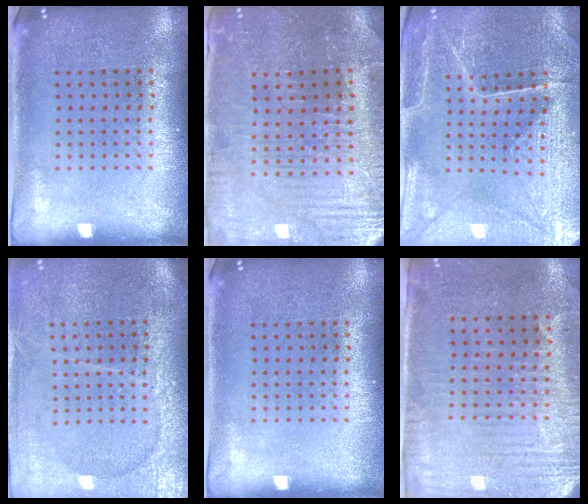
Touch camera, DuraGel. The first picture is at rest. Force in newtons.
{"total": 1.8, "press": 1.8, "slide": 0.3}
{"total": 2.9, "press": 2.9, "slide": 0.2}
{"total": 3.6, "press": 3.3, "slide": 1.6}
{"total": 0.0}
{"total": 3.0, "press": 2.6, "slide": 1.5}